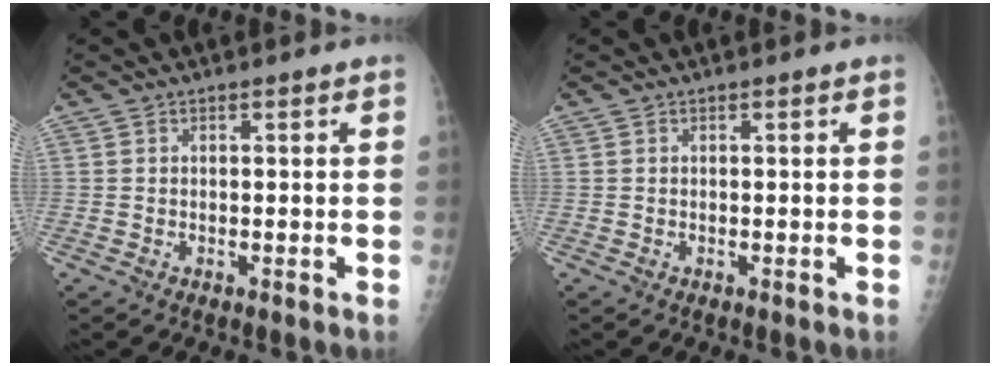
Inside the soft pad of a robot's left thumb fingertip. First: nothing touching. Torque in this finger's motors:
{"motor_torque": [0.00, 0.00, 0.02, -0.02, 0.00]}